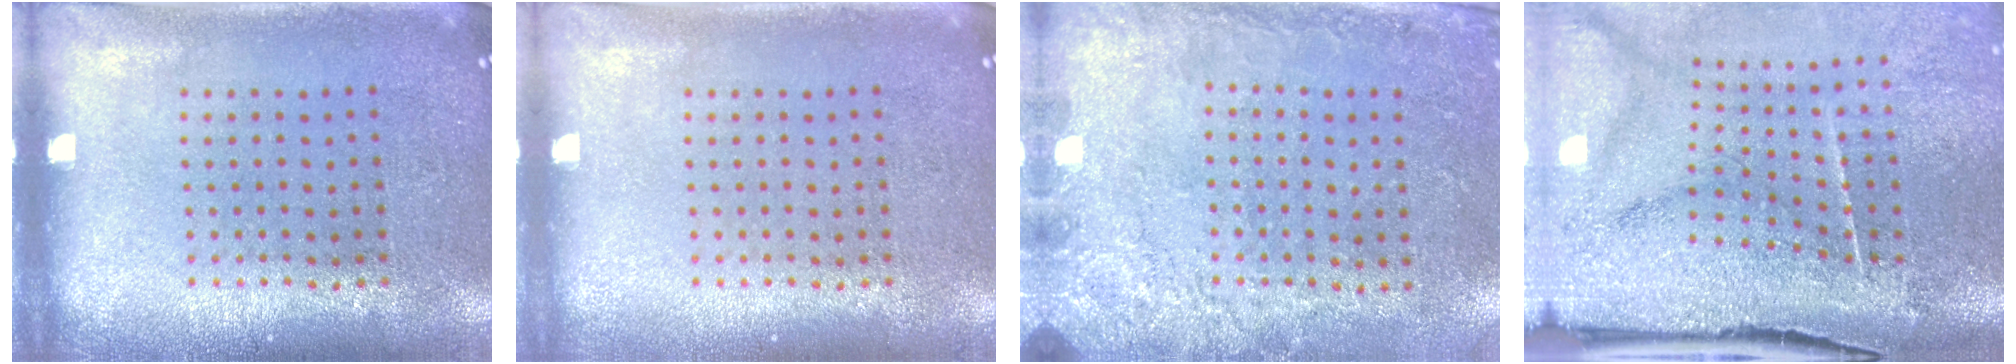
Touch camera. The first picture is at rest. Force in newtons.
{"total": 0.0}
{"total": 2.7, "press": 2.1, "slide": 1.6}
{"total": 4.7, "press": 3.8, "slide": 2.8}